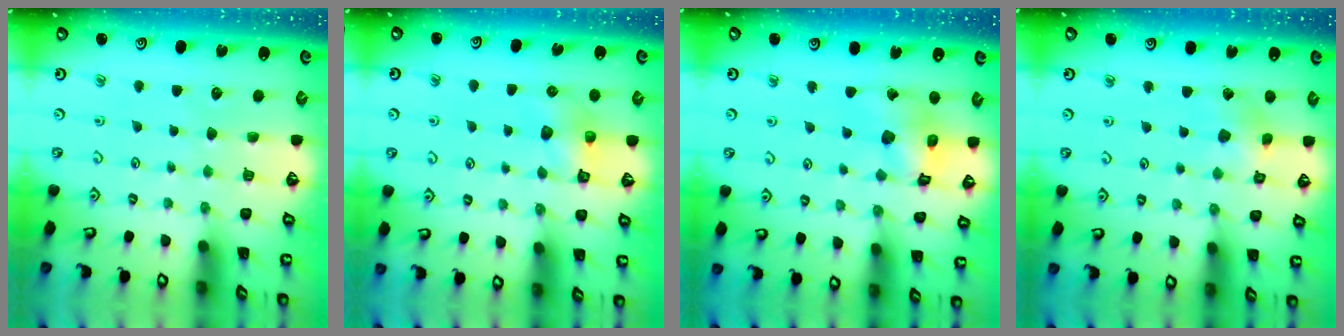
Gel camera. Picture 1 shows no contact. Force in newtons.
{"total": 6.8, "press": 6.8, "slide": 0.2}
{"total": 13.3, "press": 13.2, "slide": 1.7}
{"total": 5.8, "press": 5.8, "slide": 0.4}